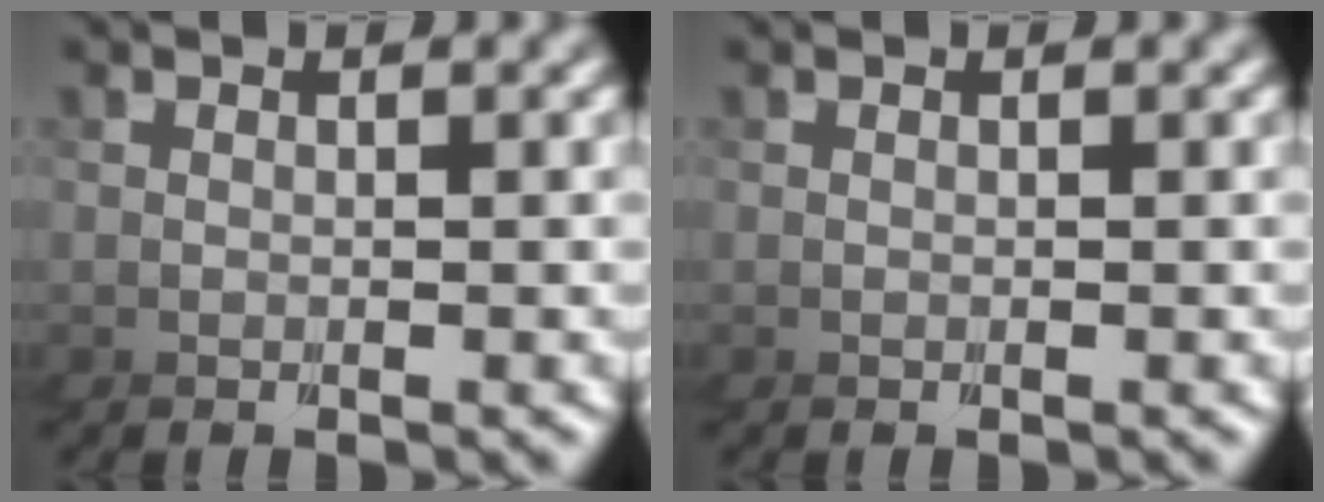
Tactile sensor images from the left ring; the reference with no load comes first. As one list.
[{"total": 0.0}]